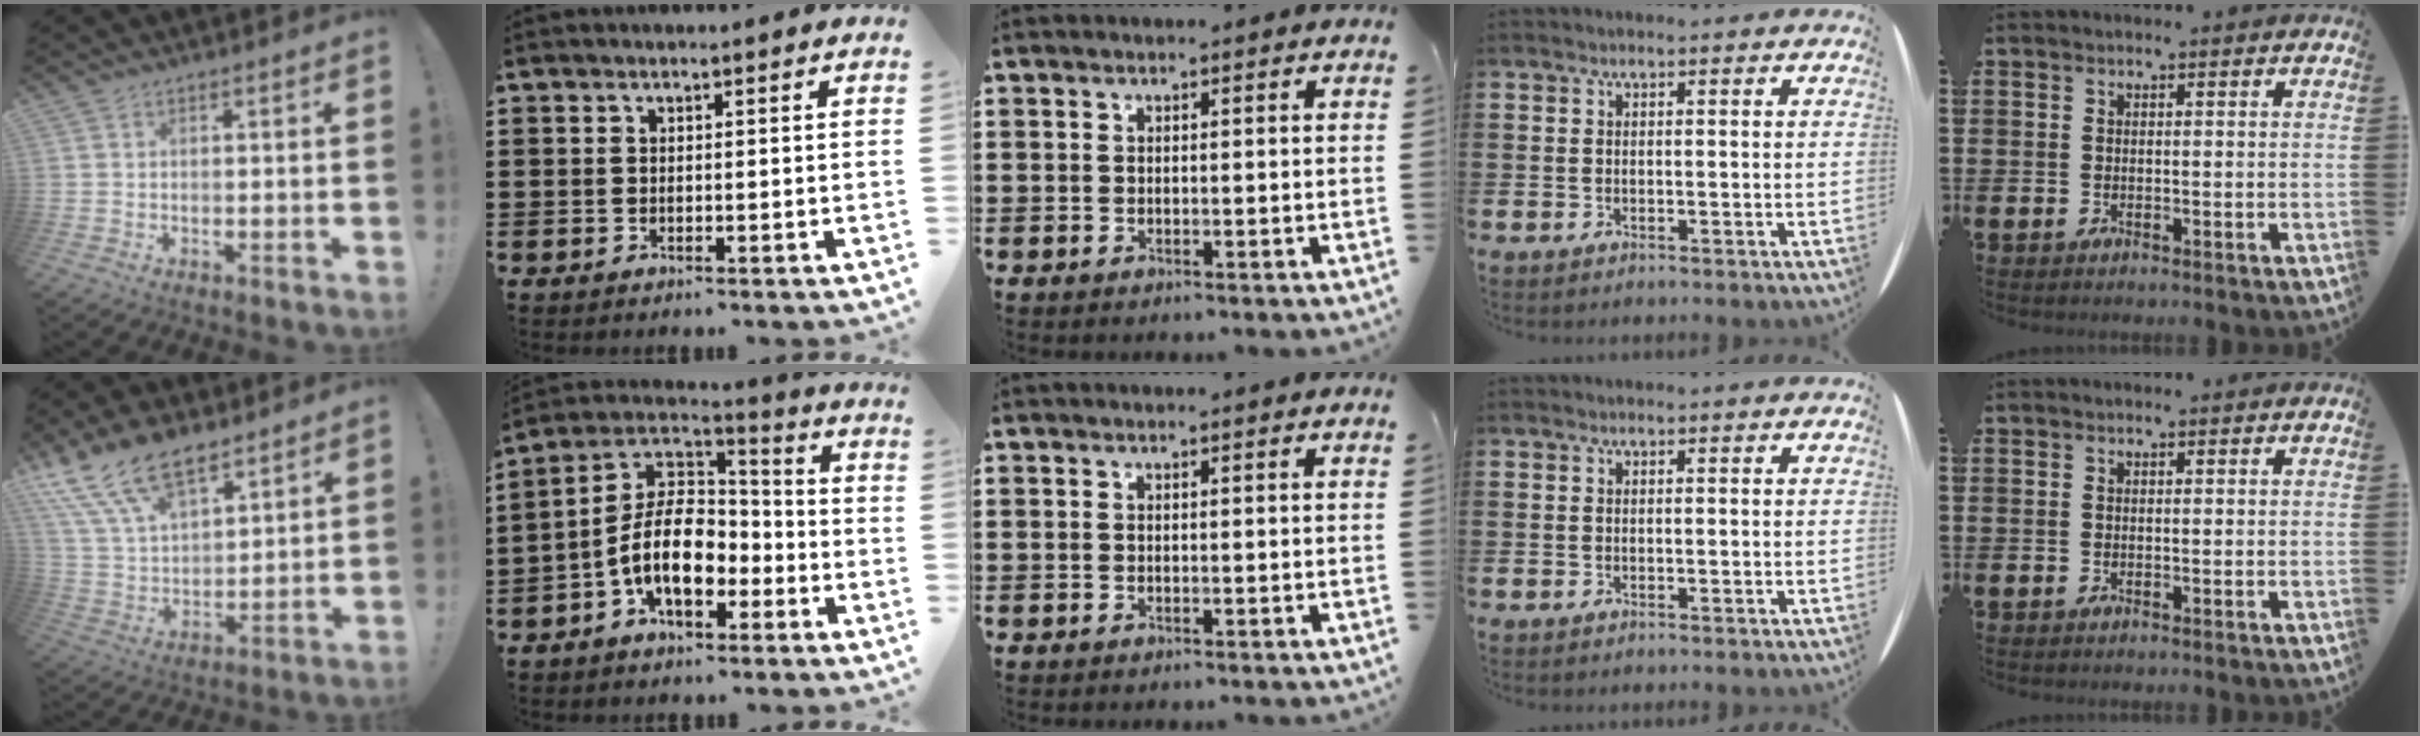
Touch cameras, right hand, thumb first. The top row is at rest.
{"thumb": {"total": 16.6, "force": [11.7, 8.0, 8.7], "torque": [-0.176, -0.071, 0.218]}, "index": {"total": 10.3, "force": [-3.8, 5.6, 7.7], "torque": [-0.194, -0.004, -0.080]}}